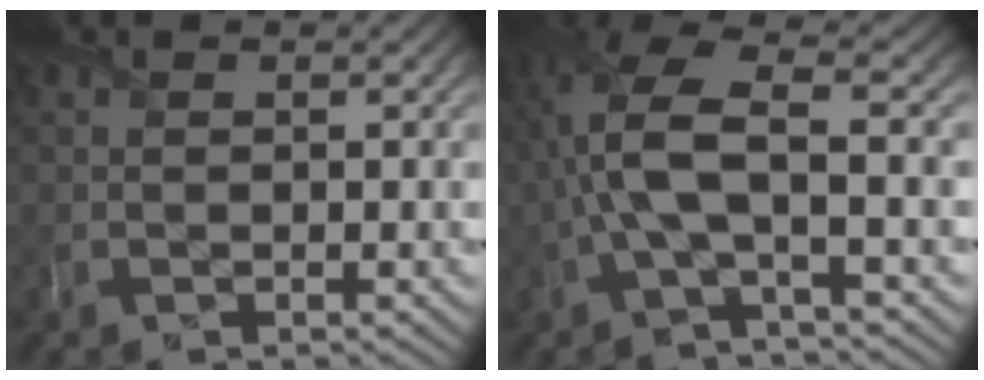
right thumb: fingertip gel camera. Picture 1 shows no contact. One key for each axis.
{"total": 9.2, "fx": -1.1, "fy": 3.1, "fz": 8.6, "tx": -0.203, "ty": 0.016, "tz": -0.033}